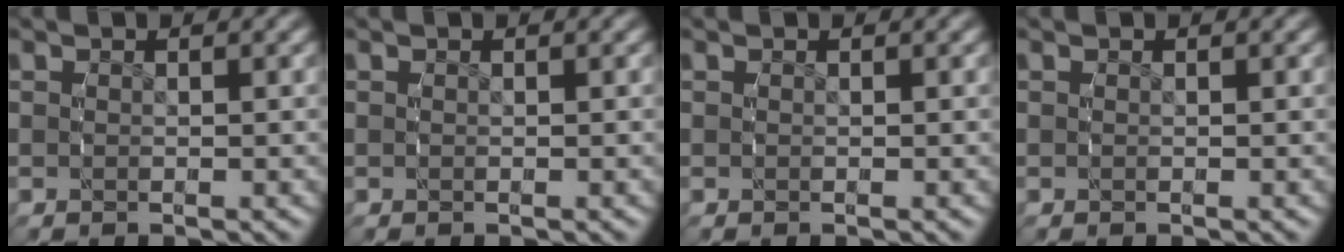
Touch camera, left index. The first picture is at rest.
{"total": 0.0}
{"total": 0.0}
{"total": 0.0}